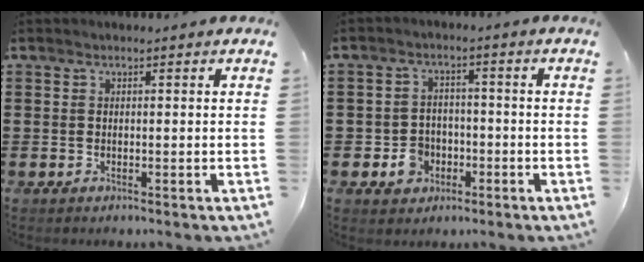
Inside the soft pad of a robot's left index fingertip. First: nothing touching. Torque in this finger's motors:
{"motor_torque": [0.31, 0.31, 0.15, 0.04]}